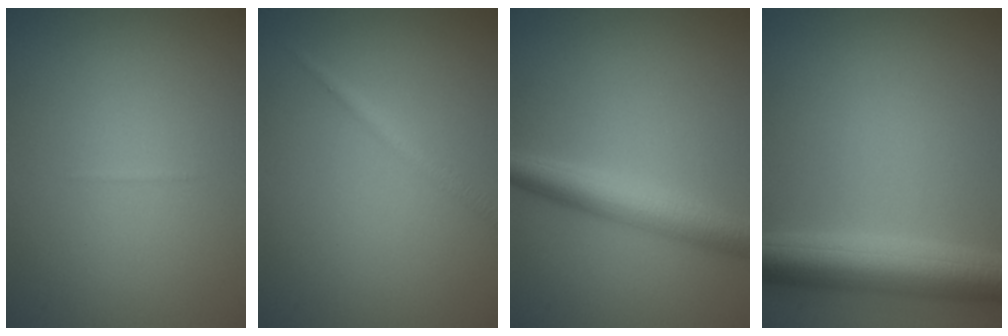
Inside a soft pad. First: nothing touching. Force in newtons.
{"total": 1.3, "press": 1.3, "slide": 0.0}
{"total": 4.4, "press": 4.4, "slide": 0.2}
{"total": 6.6, "press": 6.6, "slide": 0.2}